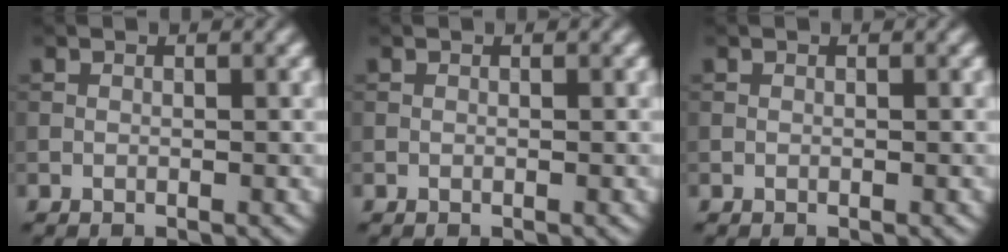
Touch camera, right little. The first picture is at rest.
{"total": 0.0}
{"total": 0.0}